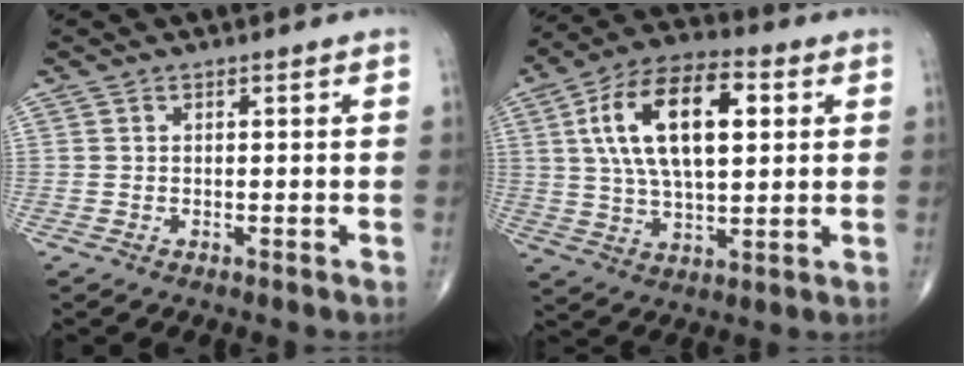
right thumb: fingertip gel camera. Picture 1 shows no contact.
{"total": 18.3, "force": [4.4, 8.9, 15.3], "torque": [-0.265, 0.007, 0.073]}